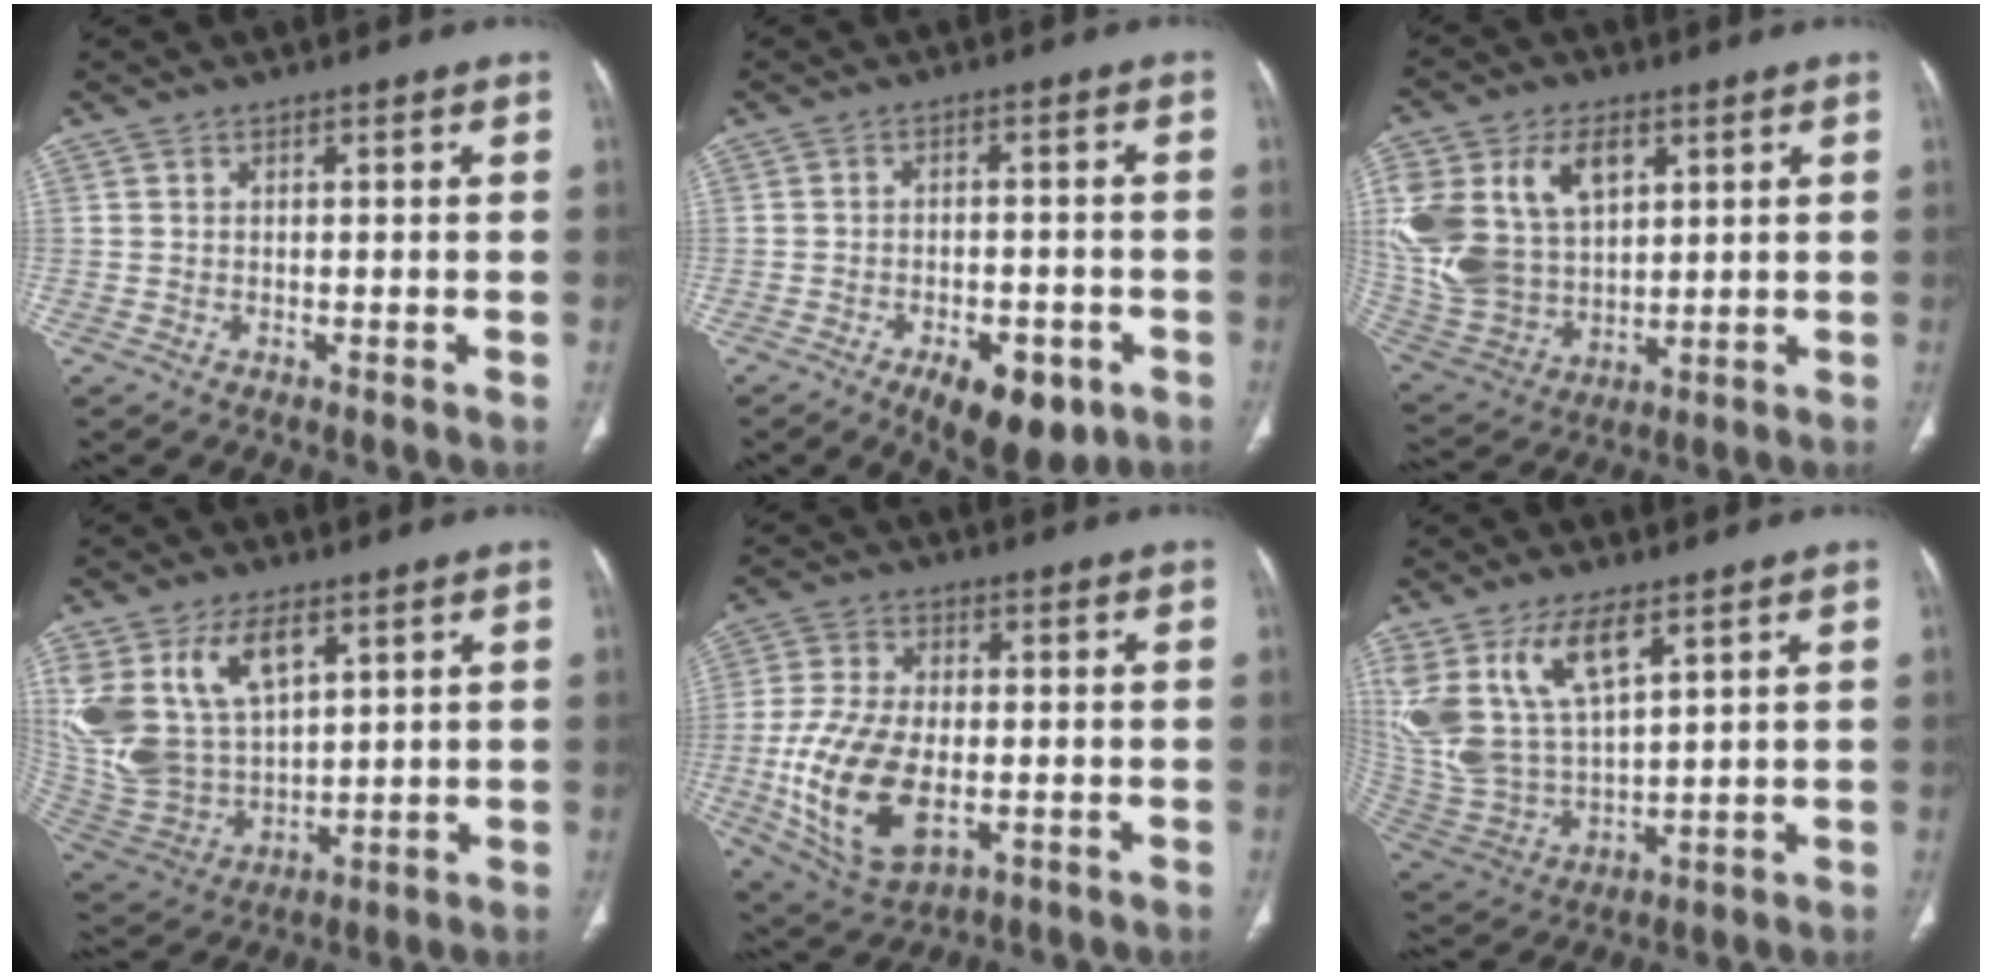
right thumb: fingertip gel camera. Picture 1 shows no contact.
{"total": 10.0, "force": [-5.1, 4.8, 7.2], "torque": [-0.085, 0.013, -0.065]}
{"total": 21.9, "force": [6.9, 14.9, 14.6], "torque": [-0.312, 0.001, 0.147]}
{"total": 18.7, "force": [7.8, 10.9, 13.0], "torque": [-0.260, -0.026, 0.169]}
{"total": 16.3, "force": [-3.4, 8.9, 13.2], "torque": [-0.264, -0.003, -0.049]}
{"total": 15.9, "force": [8.2, 7.2, 11.6], "torque": [-0.232, -0.030, 0.179]}